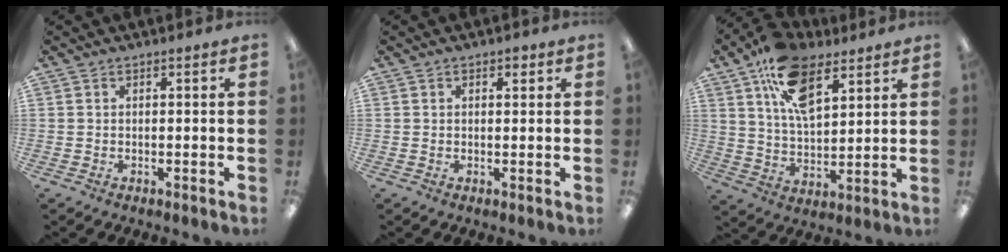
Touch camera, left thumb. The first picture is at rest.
{"total": 1.9, "force": [0.7, 1.1, 1.3], "torque": [-0.010, -0.002, 0.008]}
{"total": 15.4, "force": [8.5, 8.1, 9.9], "torque": [-0.172, -0.021, 0.156]}